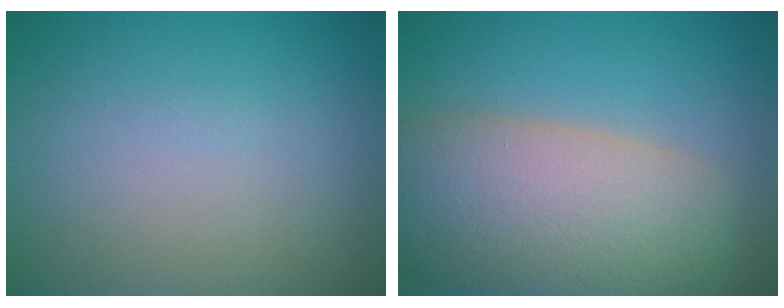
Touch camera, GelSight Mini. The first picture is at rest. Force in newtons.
{"total": 11.6, "press": 11.6, "slide": 0.9}